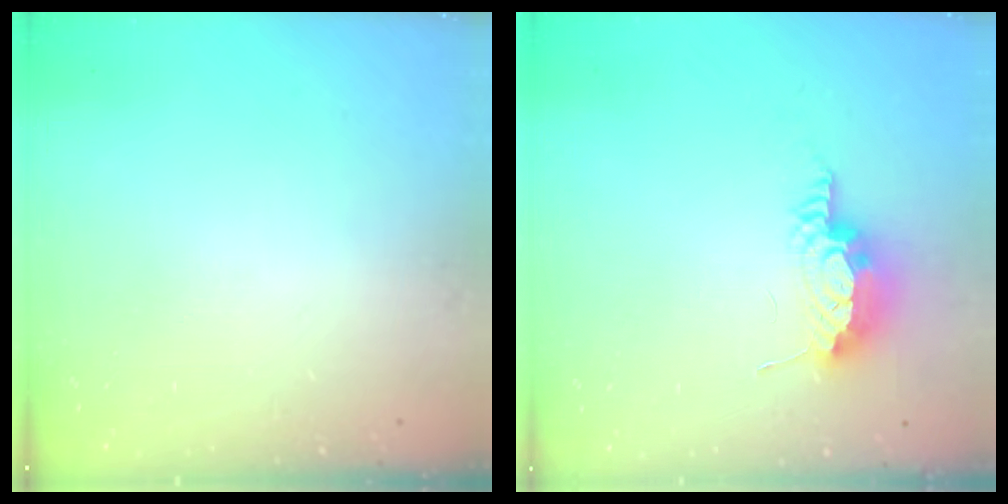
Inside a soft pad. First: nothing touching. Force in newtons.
{"total": 15.9, "press": 11.3, "slide": 11.3}